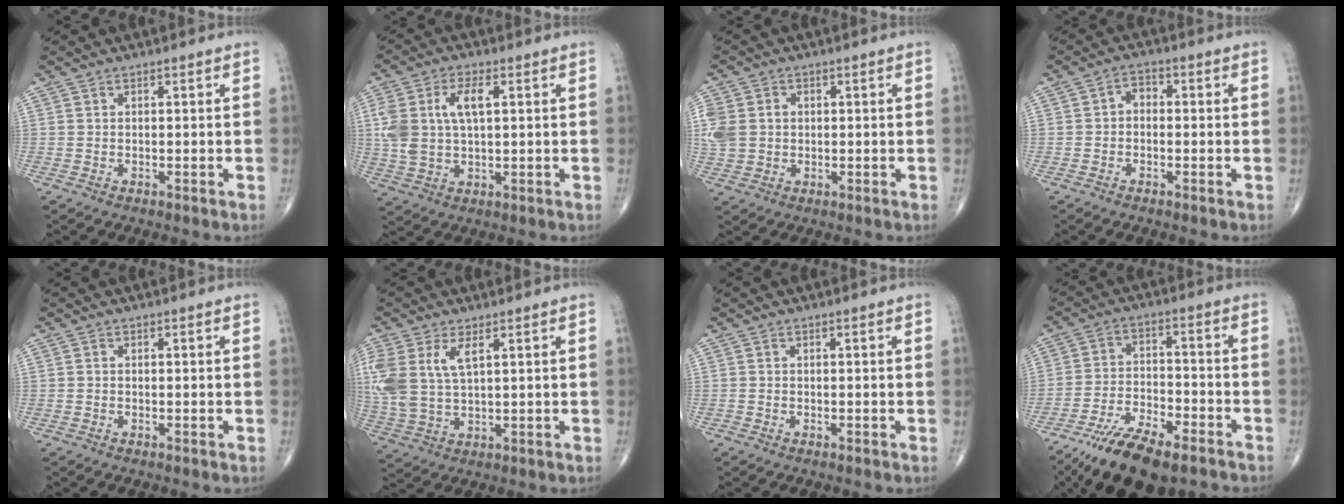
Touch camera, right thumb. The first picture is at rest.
{"total": 9.7, "force": [2.2, 4.9, 8.0], "torque": [-0.176, 0.010, 0.045]}
{"total": 9.8, "force": [1.0, 8.3, 5.1], "torque": [-0.140, 0.015, 0.030]}
{"total": 2.8, "force": [-0.3, 2.1, 1.8], "torque": [-0.015, 0.015, -0.018]}
{"total": 0.0}
{"total": 11.4, "force": [3.7, 5.7, 9.2], "torque": [-0.227, 0.000, 0.085]}
{"total": 0.0}
{"total": 14.9, "force": [-10.6, 5.4, 9.0], "torque": [-0.145, 0.052, -0.182]}